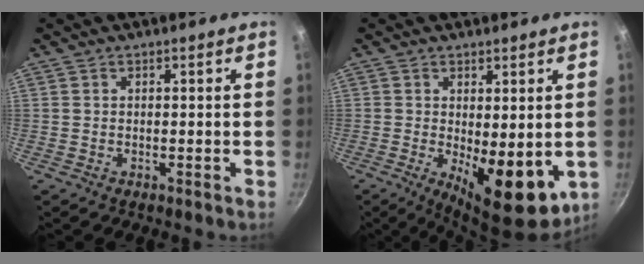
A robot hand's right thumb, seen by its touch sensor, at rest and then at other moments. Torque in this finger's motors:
{"motor_torque": [-0.24, 0.93, 1.18, -0.04, 0.13]}